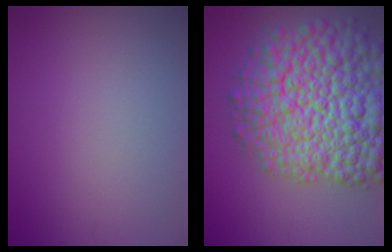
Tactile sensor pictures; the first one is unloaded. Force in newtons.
{"total": 15.2, "press": 15.2, "slide": 0.7}